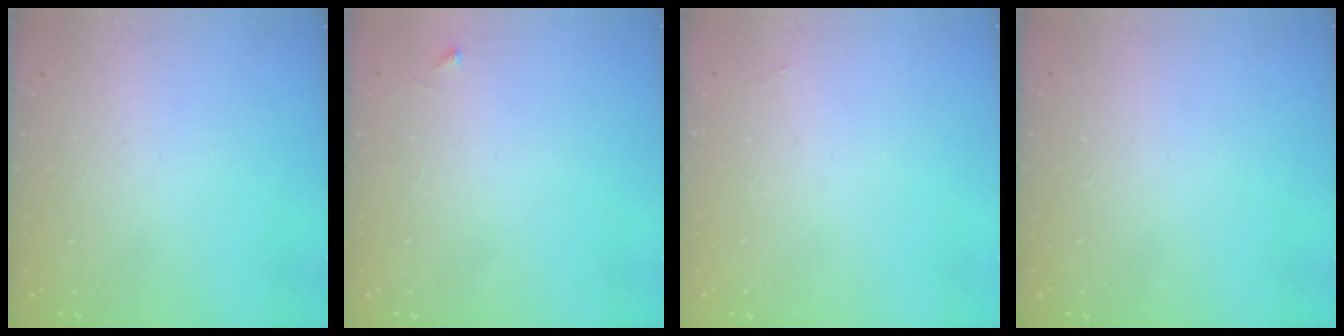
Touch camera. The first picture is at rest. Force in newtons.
{"total": 2.5, "press": 2.5, "slide": 0.3}
{"total": 1.9, "press": 1.9, "slide": 0.3}
{"total": 0.0}